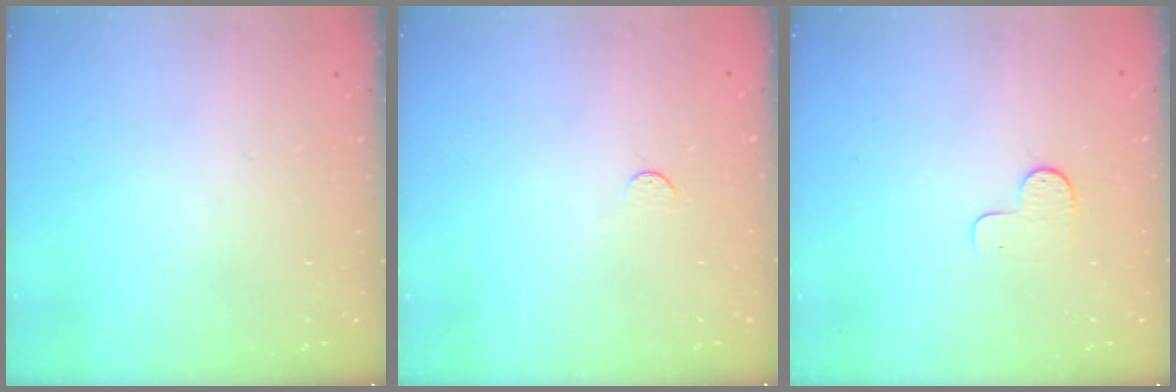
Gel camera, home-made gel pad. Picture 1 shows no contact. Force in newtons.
{"total": 3.7, "press": 3.7, "slide": 0.4}
{"total": 4.6, "press": 4.6, "slide": 0.4}